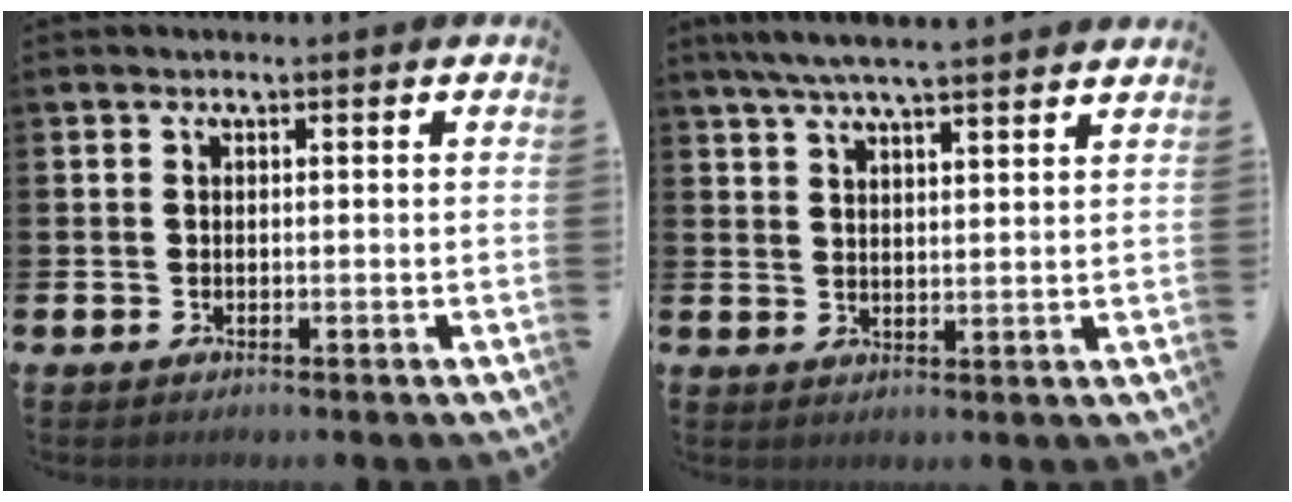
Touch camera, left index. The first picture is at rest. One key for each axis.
{"total": 6.0, "fx": 5.6, "fy": 0.2, "fz": 2.1, "tx": -0.053, "ty": -0.021, "tz": 0.101}